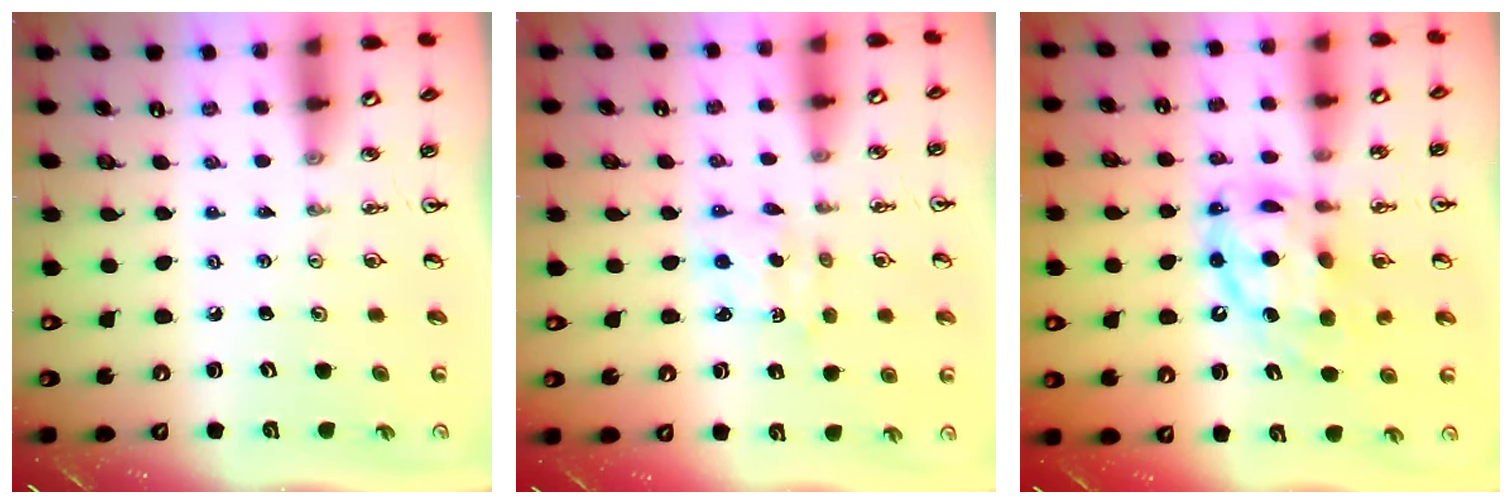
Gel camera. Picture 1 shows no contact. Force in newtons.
{"total": 2.3, "press": 2.3, "slide": 0.2}
{"total": 12.1, "press": 12.0, "slide": 1.2}